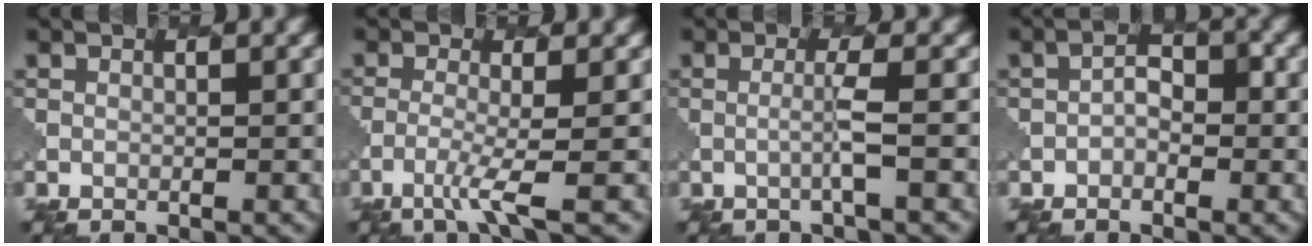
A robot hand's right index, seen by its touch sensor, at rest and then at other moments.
{"total": 3.0, "force": [-1.4, 0.4, 2.7], "torque": [-0.053, -0.006, -0.042]}
{"total": 1.5, "force": [-0.2, 0.0, 1.5], "torque": [-0.029, -0.001, -0.012]}
{"total": 1.4, "force": [-0.5, 0.9, 0.9], "torque": [-0.015, 0.003, -0.012]}